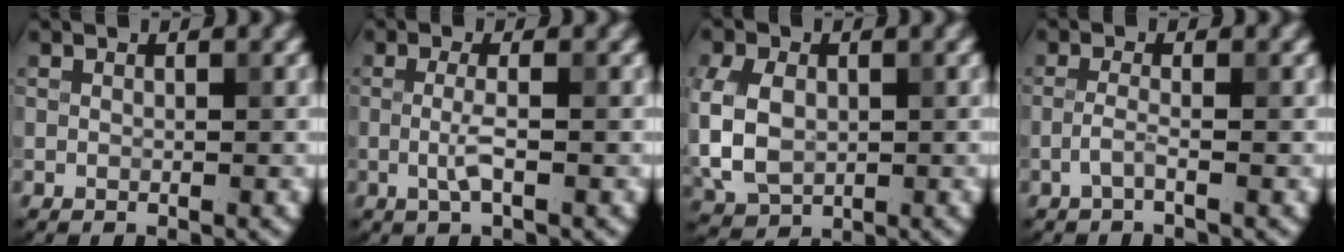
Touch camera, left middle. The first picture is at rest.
{"total": 2.0, "force": [-0.3, 0.3, 2.0], "torque": [-0.044, -0.004, -0.010]}
{"total": 6.3, "force": [-0.2, 4.8, 4.2], "torque": [-0.102, -0.003, 0.006]}
{"total": 1.4, "force": [-0.7, 0.3, 1.2], "torque": [-0.026, 0.003, -0.019]}